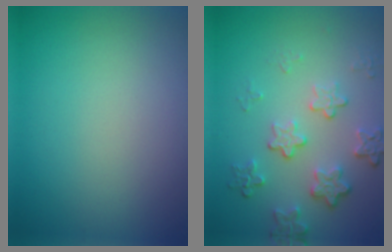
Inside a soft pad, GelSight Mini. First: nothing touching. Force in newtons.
{"total": 4.0, "press": 3.1, "slide": 2.5}